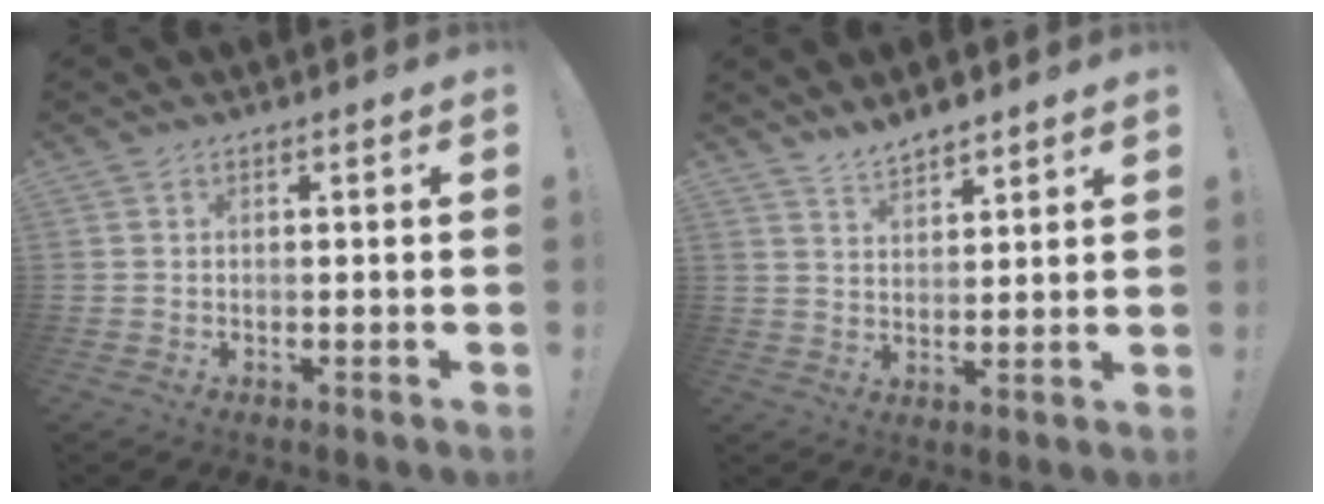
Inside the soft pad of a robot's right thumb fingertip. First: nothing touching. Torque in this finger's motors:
{"motor_torque": [0.02, 0.03, -0.01, 0.01, 0.00]}